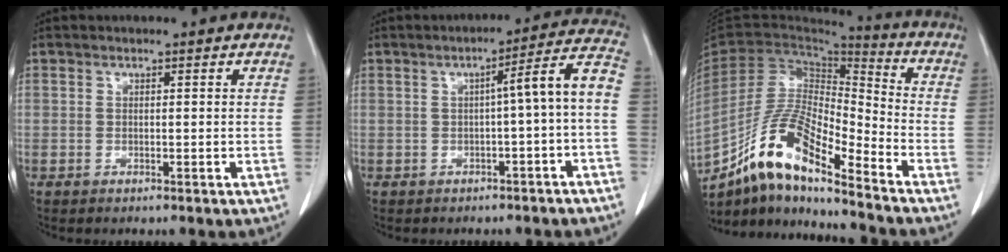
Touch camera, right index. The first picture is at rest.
{"total": 7.8, "force": [-1.7, -0.2, 7.6], "torque": [-0.093, 0.025, -0.026]}
{"total": 14.5, "force": [-10.7, 2.7, 9.5], "torque": [-0.184, 0.014, -0.196]}